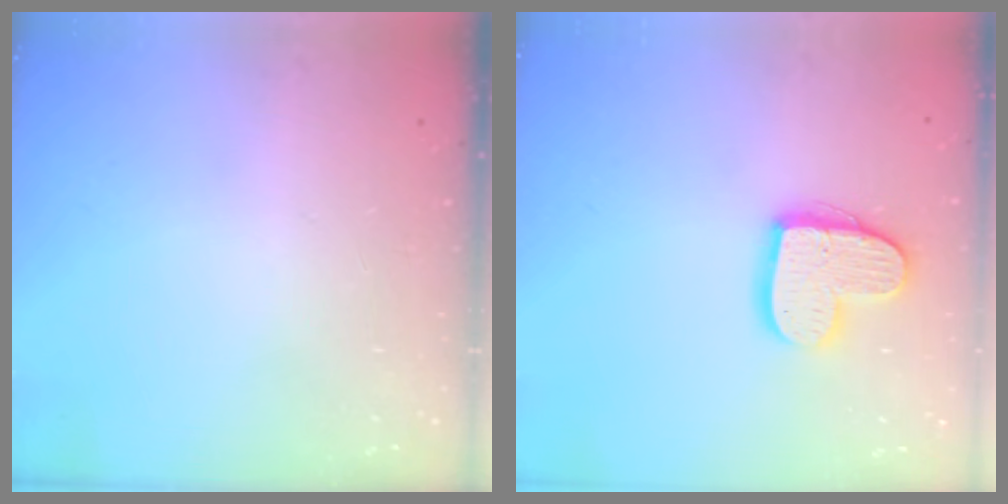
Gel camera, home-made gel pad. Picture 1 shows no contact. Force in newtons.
{"total": 14.5, "press": 14.5, "slide": 1.0}